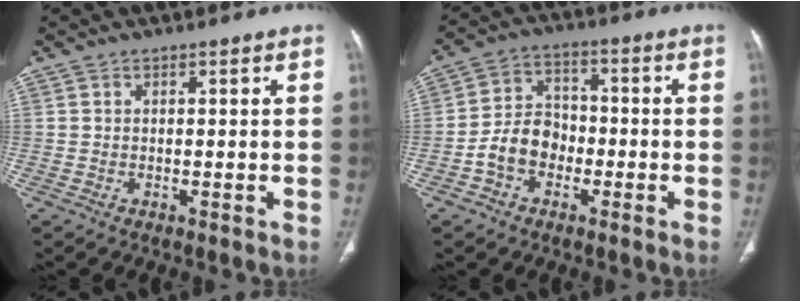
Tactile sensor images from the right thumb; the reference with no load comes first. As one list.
[{"total": 8.0, "force": [-2.7, 6.4, 4.1], "torque": [-0.056, 0.036, -0.058]}]